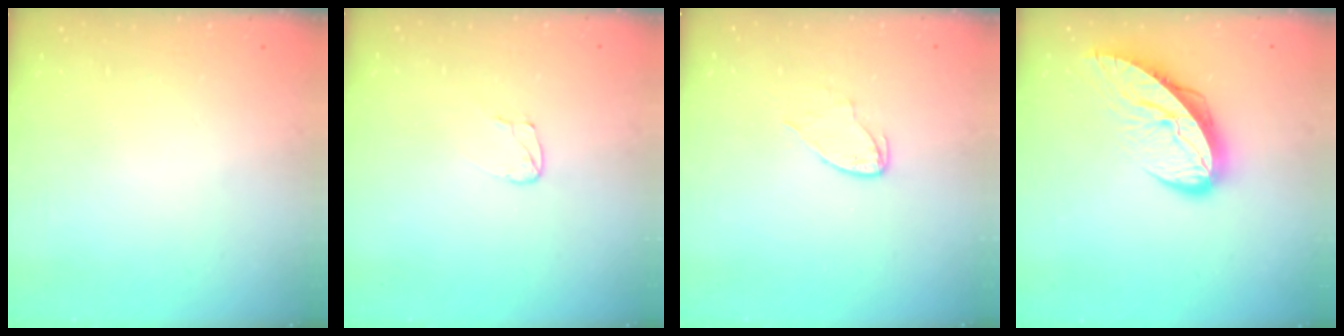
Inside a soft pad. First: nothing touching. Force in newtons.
{"total": 3.3, "press": 3.3, "slide": 0.3}
{"total": 4.9, "press": 4.9, "slide": 0.4}
{"total": 11.7, "press": 11.6, "slide": 1.3}